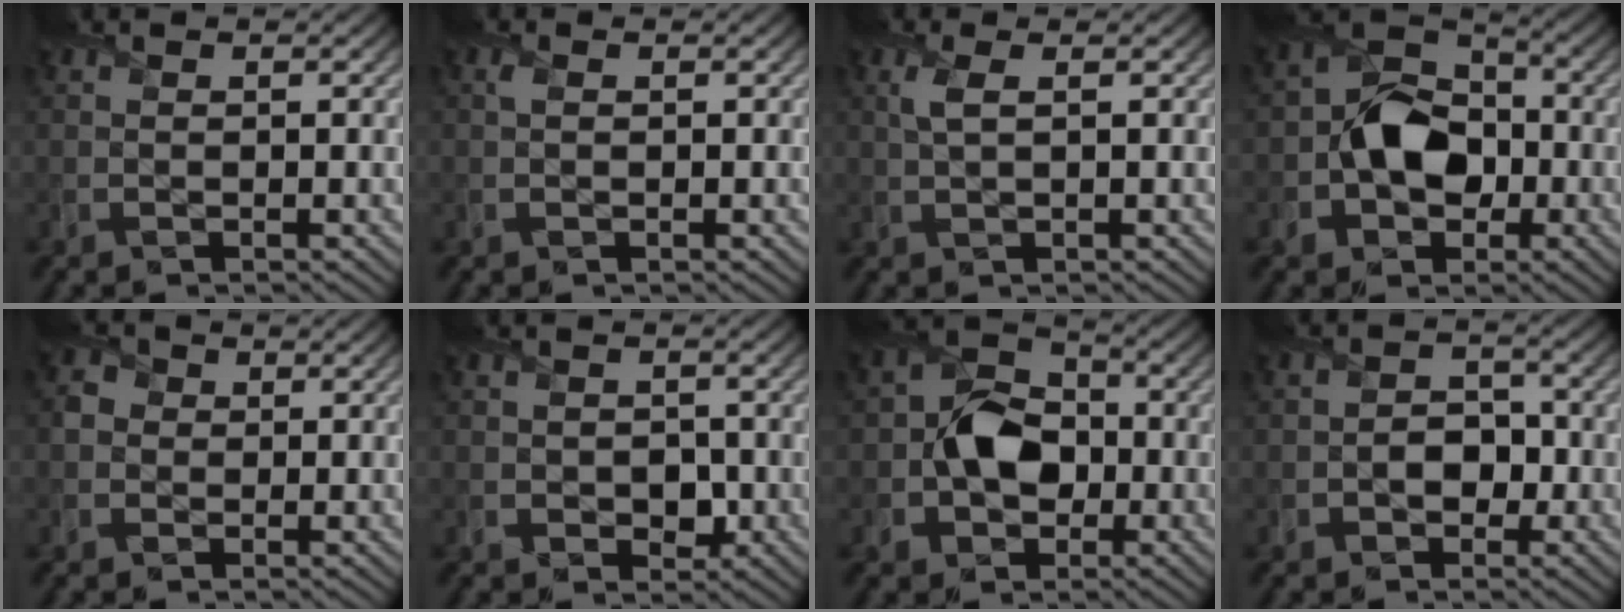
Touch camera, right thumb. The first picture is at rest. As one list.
[{"total": 0.6, "force": [0.2, 0.5, 0.4], "torque": [-0.010, 0.002, 0.002]}, {"total": 2.1, "force": [0.7, 0.6, 1.9], "torque": [-0.049, 0.005, 0.013]}, {"total": 8.2, "force": [-1.7, 6.3, 5.0], "torque": [-0.086, 0.008, -0.048]}, {"total": 2.5, "force": [-0.1, 2.4, 0.6], "torque": [-0.011, 0.002, -0.009]}, {"total": 3.1, "force": [-0.7, 2.5, 1.6], "torque": [-0.024, -0.006, -0.015]}, {"total": 7.3, "force": [-1.2, 5.7, 4.4], "torque": [-0.077, 0.008, -0.036]}, {"total": 3.5, "force": [-1.1, 2.8, 1.8], "torque": [-0.007, 0.004, -0.031]}]